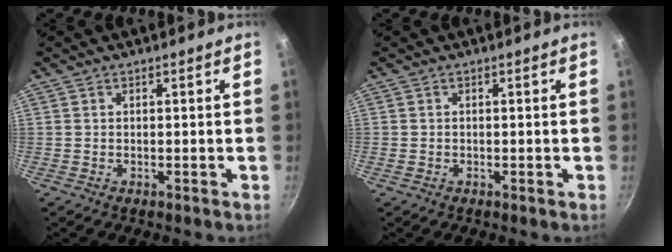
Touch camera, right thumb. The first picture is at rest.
{"total": 0.6, "force": [-0.3, 0.5, 0.3], "torque": [-0.007, 0.000, -0.003]}